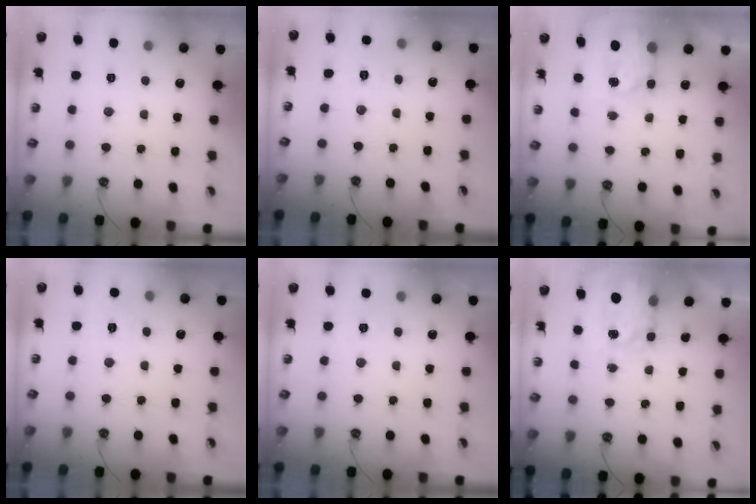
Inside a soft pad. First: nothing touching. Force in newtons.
{"total": 3.7, "press": 3.7, "slide": 0.5}
{"total": 6.1, "press": 6.1, "slide": 0.4}
{"total": 5.3, "press": 5.2, "slide": 0.6}
{"total": 4.7, "press": 4.6, "slide": 0.4}
{"total": 6.2, "press": 6.2, "slide": 0.6}